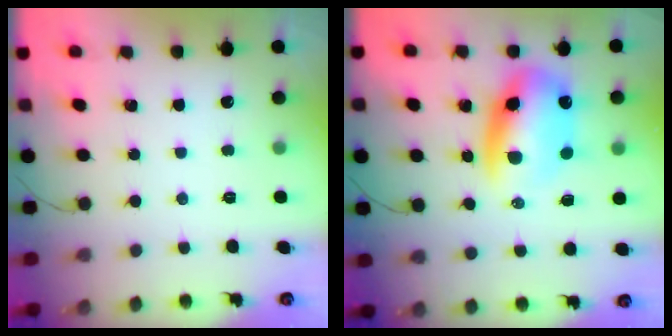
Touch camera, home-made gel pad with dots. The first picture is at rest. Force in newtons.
{"total": 12.5, "press": 12.1, "slide": 3.1}